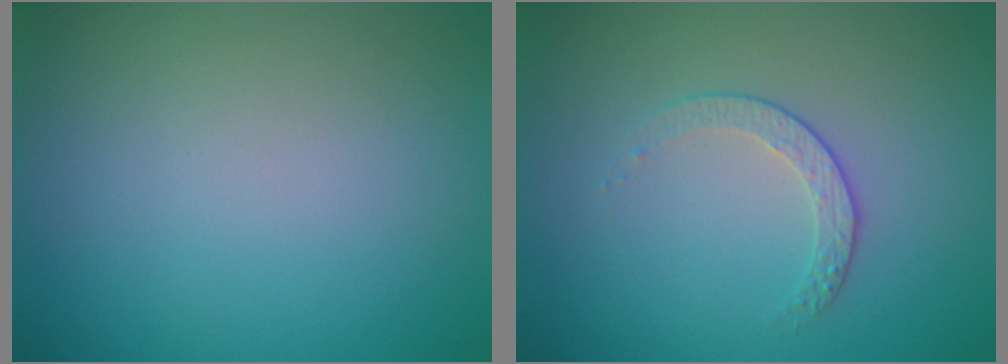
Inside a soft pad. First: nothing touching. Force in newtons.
{"total": 1.6, "press": 1.0, "slide": 1.3}